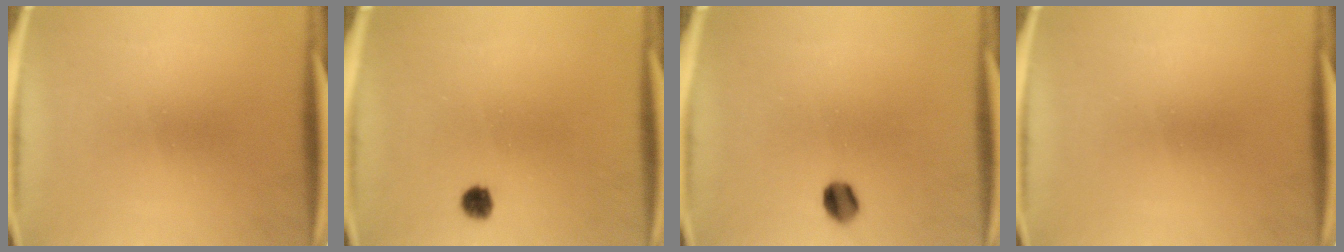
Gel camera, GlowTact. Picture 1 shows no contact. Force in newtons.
{"total": 2.3}
{"total": 3.8}
{"total": 0.0}